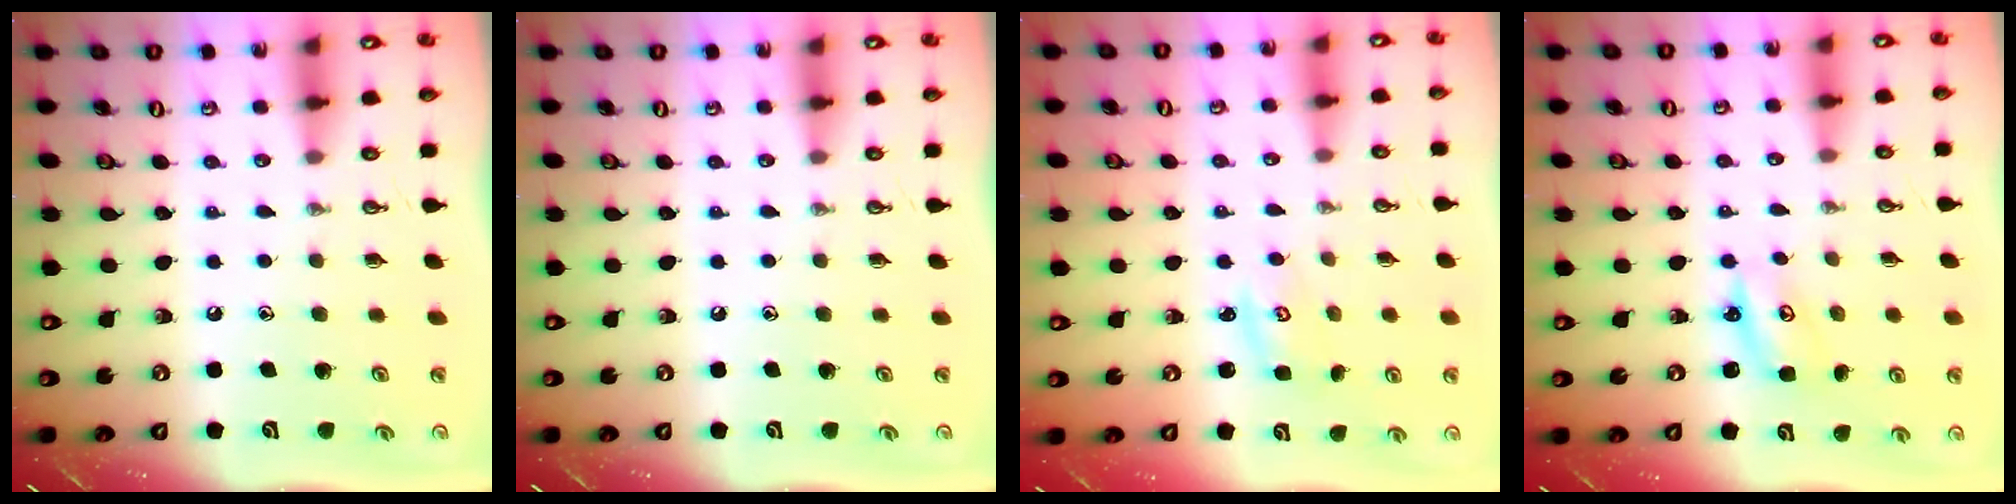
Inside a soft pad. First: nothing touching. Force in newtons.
{"total": 0.0}
{"total": 2.9, "press": 2.9, "slide": 0.3}
{"total": 3.0, "press": 3.0, "slide": 0.2}